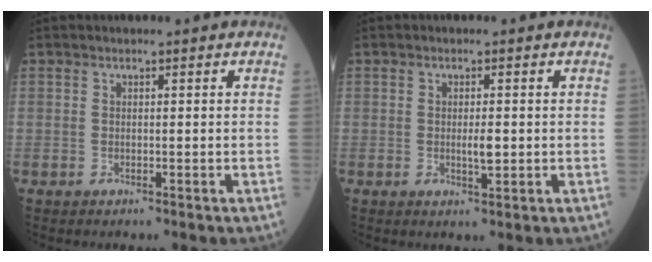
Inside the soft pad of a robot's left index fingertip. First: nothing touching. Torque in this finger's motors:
{"motor_torque": [0.54, 0.14, 0.06, 0.04]}